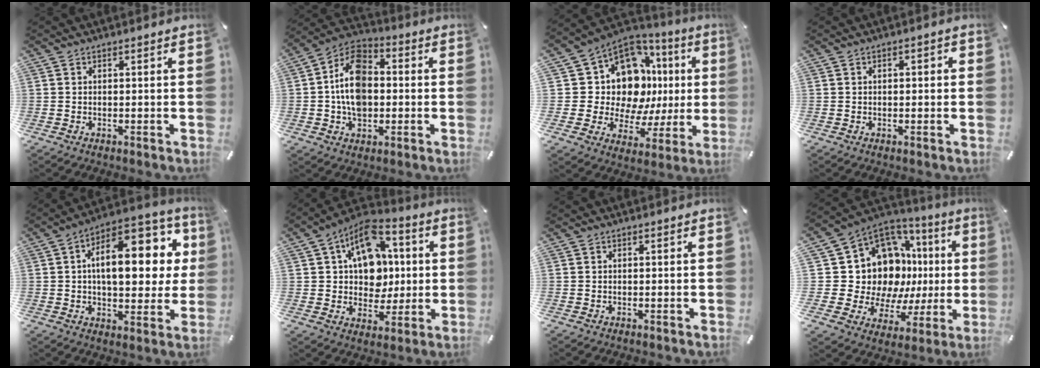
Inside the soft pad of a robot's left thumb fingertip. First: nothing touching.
{"total": 12.7, "force": [-1.0, 9.4, 8.5], "torque": [-0.180, 0.012, -0.021]}
{"total": 14.8, "force": [4.4, 11.5, 8.3], "torque": [-0.145, -0.057, 0.089]}
{"total": 1.3, "force": [-0.2, 0.8, 1.0], "torque": [-0.017, 0.005, -0.007]}
{"total": 19.5, "force": [5.0, 10.2, 15.9], "torque": [-0.226, -0.021, 0.083]}
{"total": 14.9, "force": [3.5, 11.7, 8.5], "torque": [-0.139, -0.018, 0.071]}
{"total": 0.0}
{"total": 18.9, "force": [5.2, 14.6, 10.8], "torque": [-0.194, -0.065, 0.122]}